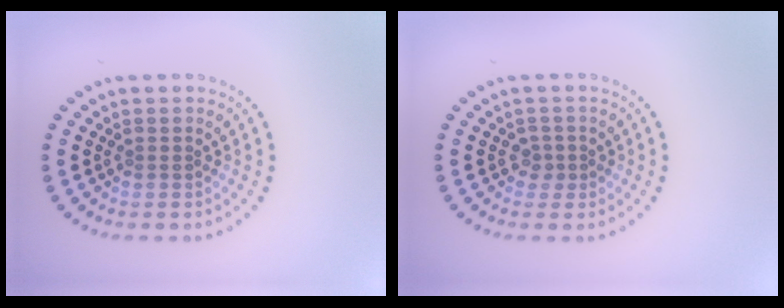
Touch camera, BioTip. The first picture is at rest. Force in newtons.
{"total": 1.2, "press": 0.9, "slide": 0.8}